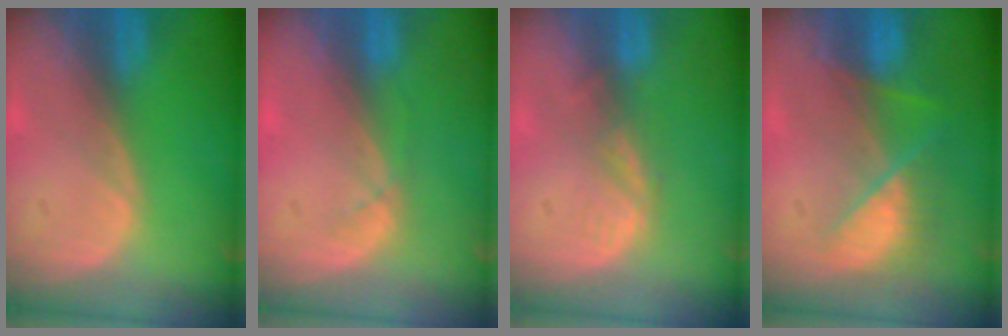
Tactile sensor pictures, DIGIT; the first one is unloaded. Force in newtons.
{"total": 2.1, "press": 1.9, "slide": 0.9}
{"total": 2.8, "press": 2.2, "slide": 1.7}
{"total": 7.2, "press": 6.6, "slide": 2.9}